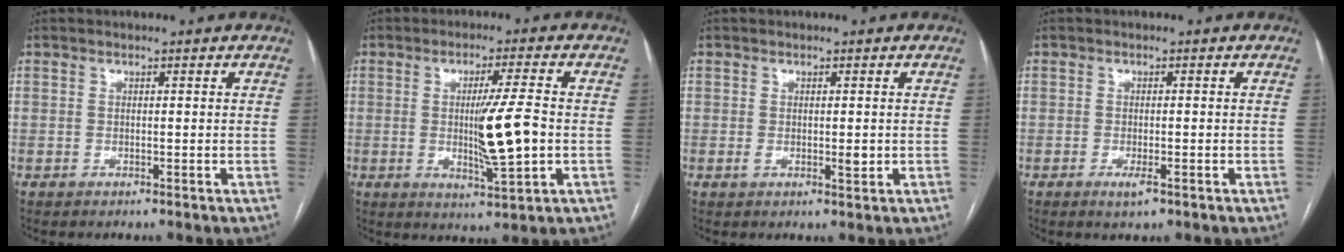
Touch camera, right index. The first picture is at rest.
{"total": 9.1, "force": [-0.7, -0.2, 9.1], "torque": [-0.152, -0.015, -0.012]}
{"total": 2.1, "force": [-0.3, 0.8, 2.0], "torque": [-0.031, -0.004, -0.001]}
{"total": 2.2, "force": [-1.3, 0.5, 1.7], "torque": [-0.027, -0.001, -0.019]}